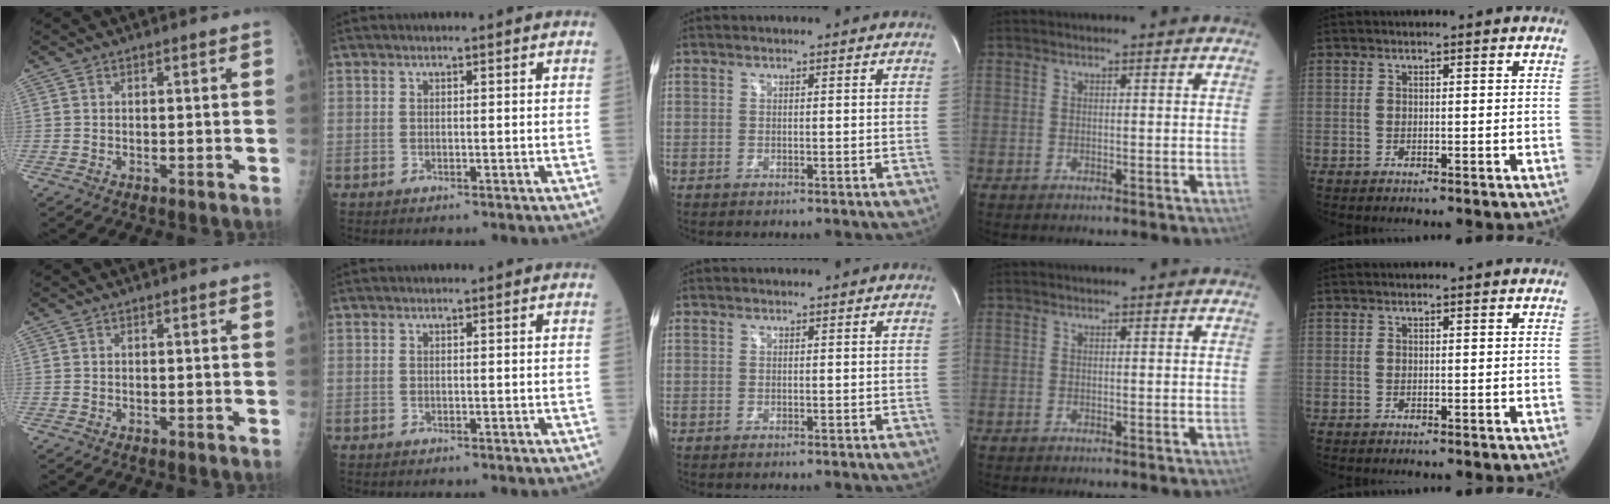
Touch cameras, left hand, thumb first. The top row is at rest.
{}